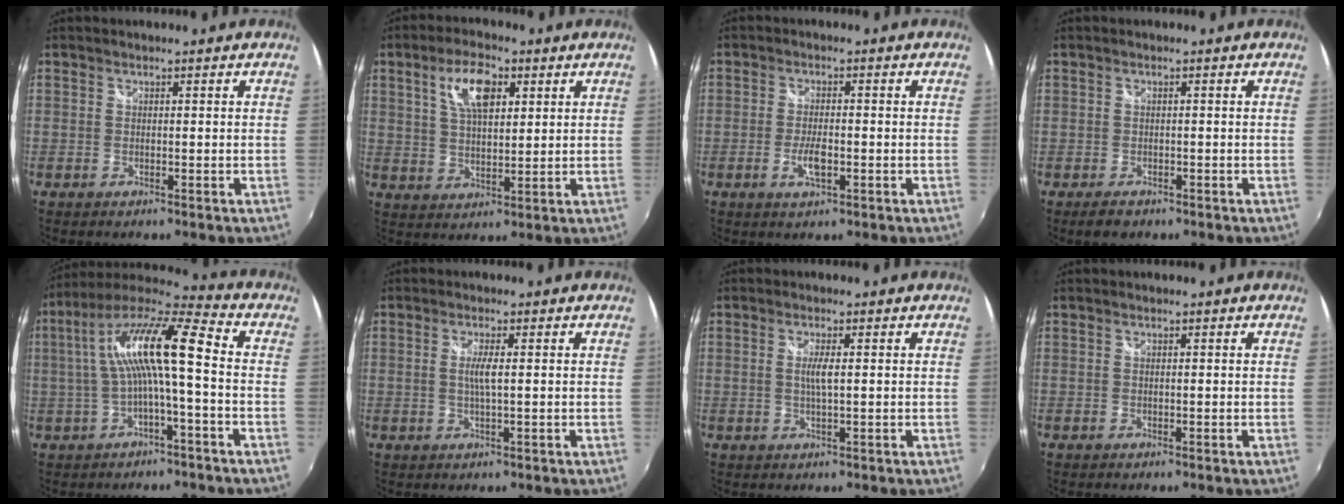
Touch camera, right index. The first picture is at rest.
{"total": 8.8, "force": [3.7, 3.9, 7.0], "torque": [-0.132, 0.015, 0.067]}
{"total": 2.3, "force": [-0.8, 1.0, 1.9], "torque": [-0.037, -0.004, -0.012]}
{"total": 2.6, "force": [-1.6, 1.9, 1.0], "torque": [-0.020, -0.004, -0.024]}
{"total": 14.2, "force": [-0.1, 2.1, 14.0], "torque": [-0.266, 0.023, -0.002]}
{"total": 2.8, "force": [0.2, 0.0, 2.7], "torque": [-0.052, -0.003, 0.002]}
{"total": 2.6, "force": [0.3, 0.1, 2.6], "torque": [-0.049, -0.003, 0.003]}
{"total": 0.0}